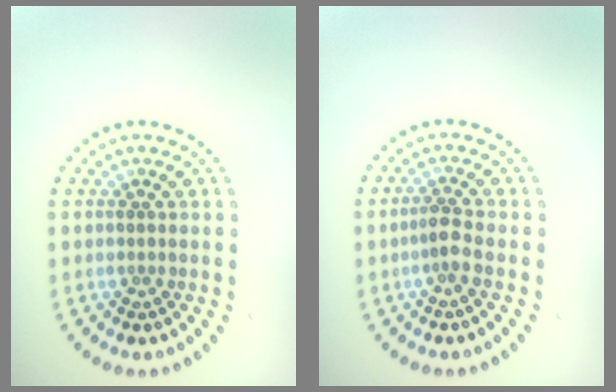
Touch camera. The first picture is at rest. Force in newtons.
{"total": 1.7, "press": 1.4, "slide": 1.0}